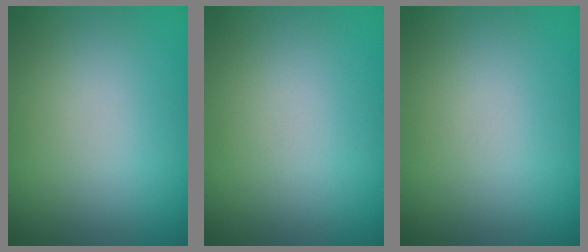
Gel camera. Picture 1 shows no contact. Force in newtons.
{"total": 0.0}
{"total": 0.0}